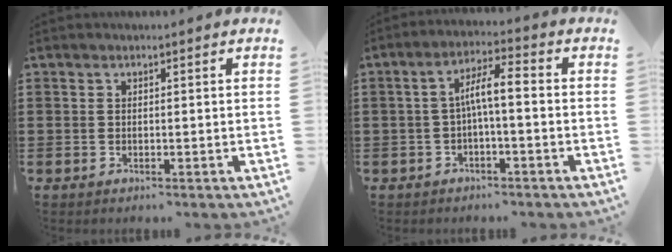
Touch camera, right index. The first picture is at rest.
{"total": 5.6, "force": [-0.4, 1.2, 5.5], "torque": [-0.110, 0.009, -0.014]}